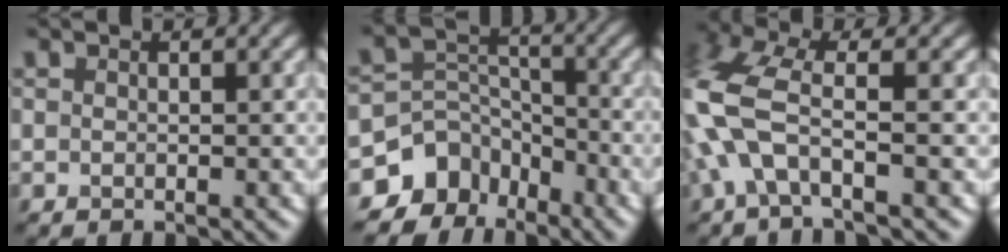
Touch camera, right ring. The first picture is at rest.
{"total": 7.8, "force": [-5.5, 5.3, 1.6], "torque": [-0.013, 0.012, -0.100]}
{"total": 6.9, "force": [-1.1, 3.0, 6.1], "torque": [-0.154, 0.009, -0.039]}